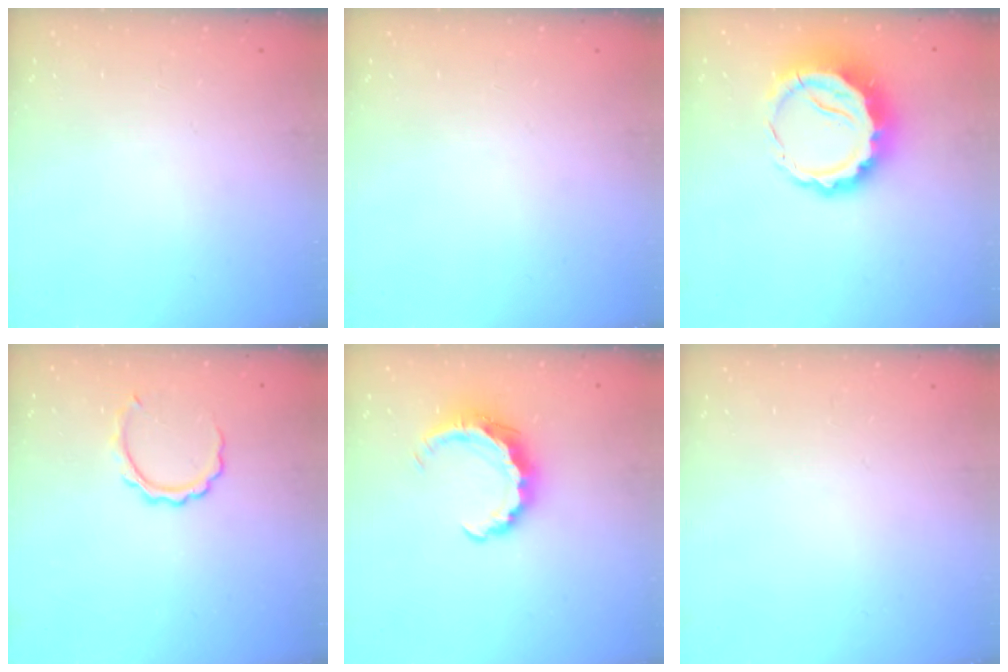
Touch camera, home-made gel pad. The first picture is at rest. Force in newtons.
{"total": 0.0}
{"total": 12.0, "press": 11.7, "slide": 2.7}
{"total": 5.1, "press": 5.0, "slide": 0.1}
{"total": 8.1, "press": 8.0, "slide": 0.7}
{"total": 0.0}